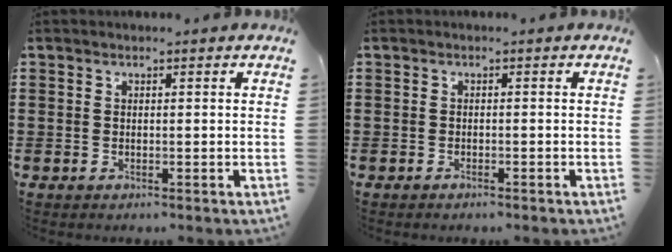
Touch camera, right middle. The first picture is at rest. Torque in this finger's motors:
{"motor_torque": [-0.08, -0.11, 0.07, -0.01]}